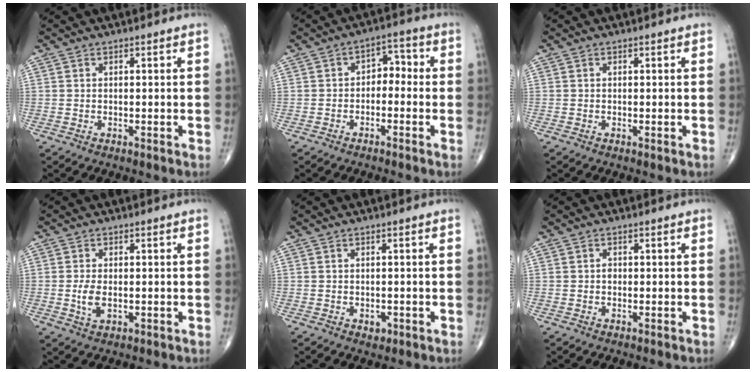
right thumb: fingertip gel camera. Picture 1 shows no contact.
{"total": 4.5, "force": [-1.0, 3.1, 3.1], "torque": [-0.026, 0.033, -0.028]}
{"total": 0.0}
{"total": 3.5, "force": [-0.4, 1.8, 3.0], "torque": [-0.064, -0.006, -0.006]}
{"total": 1.4, "force": [-0.5, 1.0, 0.8], "torque": [-0.009, 0.000, -0.004]}
{"total": 0.7, "force": [-0.1, 0.6, 0.4], "torque": [-0.004, 0.002, -0.003]}